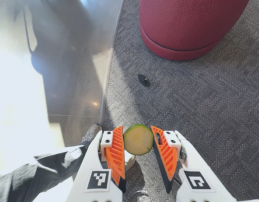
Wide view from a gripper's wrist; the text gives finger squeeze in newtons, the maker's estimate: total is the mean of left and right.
{"total": 9.4, "left": 9.3, "right": 9.4}